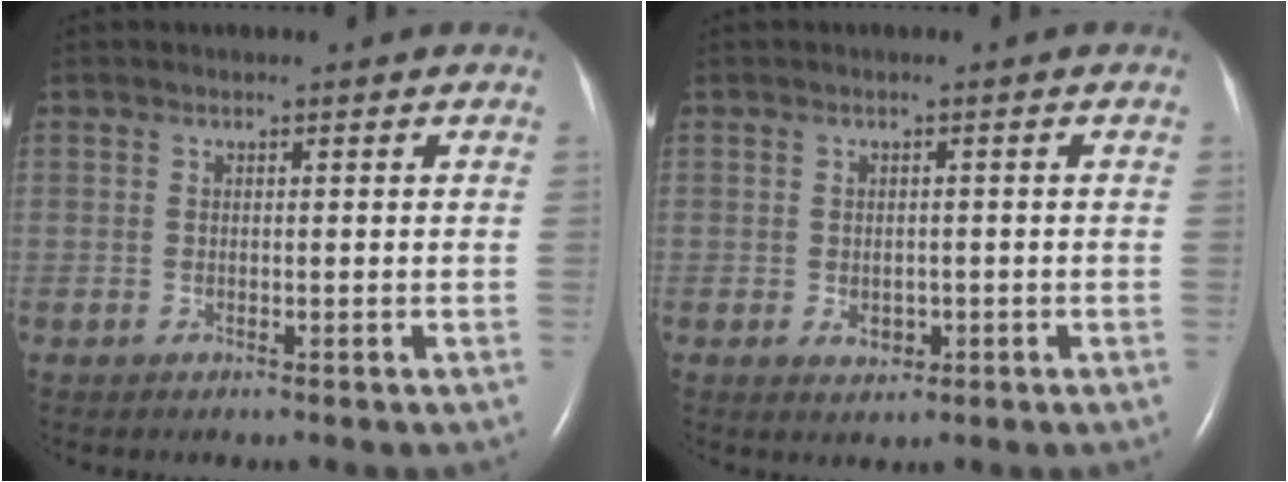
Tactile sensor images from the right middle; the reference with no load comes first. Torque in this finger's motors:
{"motor_torque": [0.36, -0.12, 0.01, 0.03]}